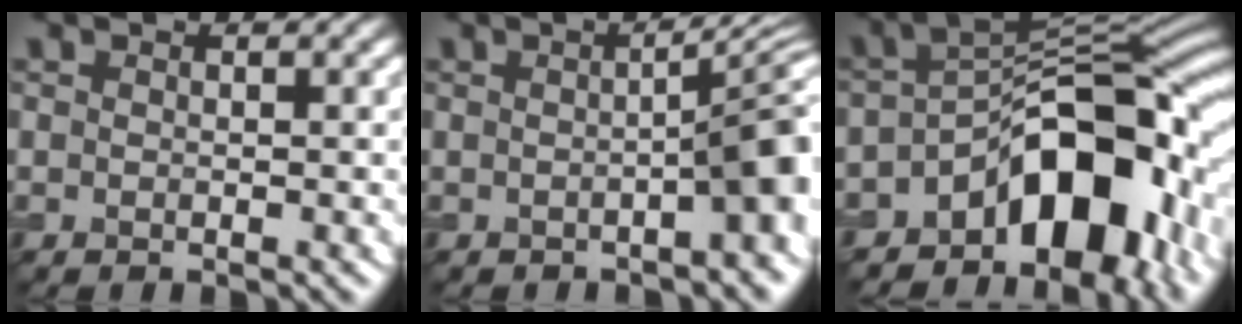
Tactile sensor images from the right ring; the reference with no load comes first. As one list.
[{"total": 7.1, "force": [-0.8, 2.1, 6.7], "torque": [-0.057, 0.012, -0.001]}, {"total": 12.9, "force": [-5.5, 7.0, 9.3], "torque": [-0.093, 0.009, -0.087]}]